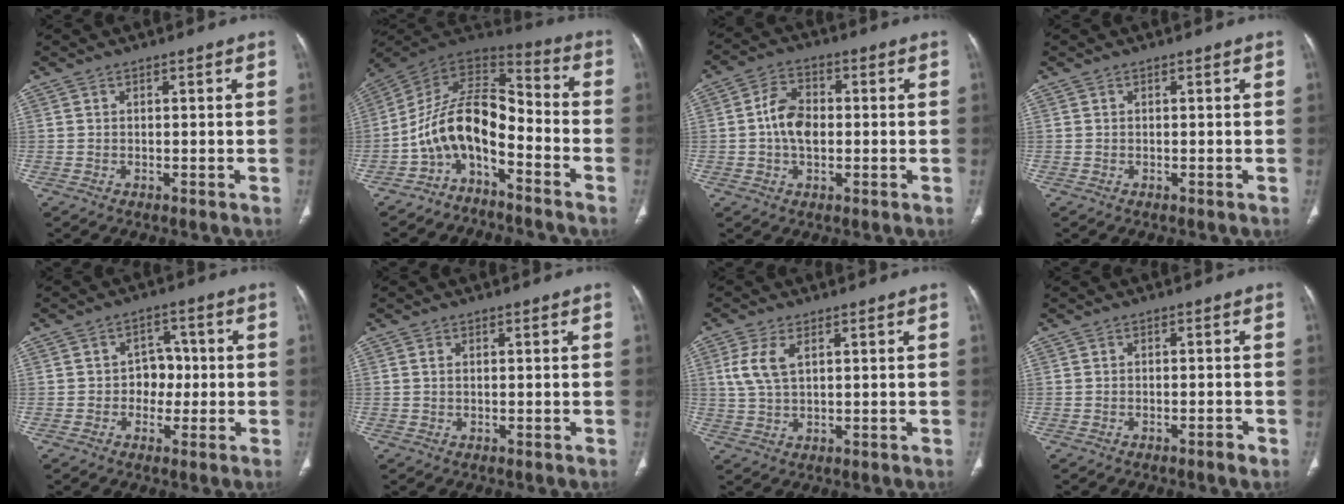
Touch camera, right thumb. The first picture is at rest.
{"total": 12.5, "force": [-6.4, 6.1, 8.9], "torque": [-0.139, 0.100, -0.124]}
{"total": 7.4, "force": [-0.2, 4.9, 5.4], "torque": [-0.090, 0.015, -0.010]}
{"total": 0.0}
{"total": 5.2, "force": [-0.6, 4.3, 2.8], "torque": [0.002, 0.016, -0.016]}
{"total": 0.7, "force": [0.2, 0.4, 0.6], "torque": [-0.017, 0.004, 0.005]}
{"total": 5.5, "force": [1.9, 2.6, 4.4], "torque": [-0.109, 0.002, 0.044]}
{"total": 1.3, "force": [-1.0, 0.3, 0.8], "torque": [-0.011, 0.004, -0.015]}